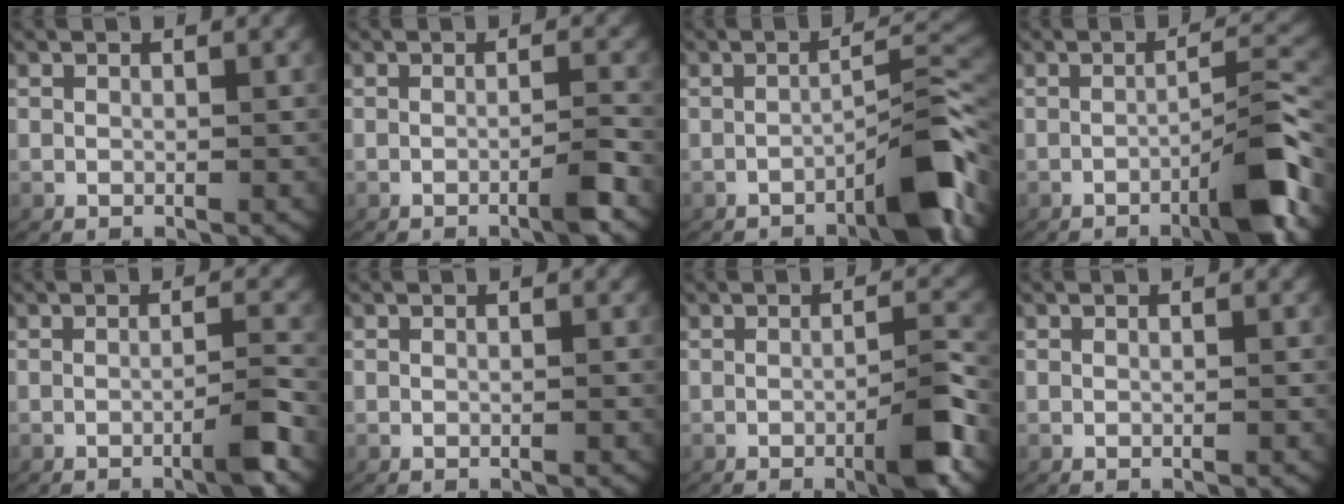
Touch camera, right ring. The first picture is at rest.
{"total": 2.1, "force": [-1.0, 0.2, 1.9], "torque": [-0.023, 0.005, -0.022]}
{"total": 5.3, "force": [-2.9, 1.3, 4.3], "torque": [-0.052, 0.009, -0.048]}
{"total": 5.2, "force": [-2.5, 1.0, 4.5], "torque": [-0.060, 0.011, -0.044]}
{"total": 2.6, "force": [-1.2, 0.3, 2.3], "torque": [-0.031, 0.005, -0.025]}
{"total": 0.0}
{"total": 4.1, "force": [-1.5, 0.9, 3.7], "torque": [-0.049, 0.004, -0.029]}
{"total": 0.0}